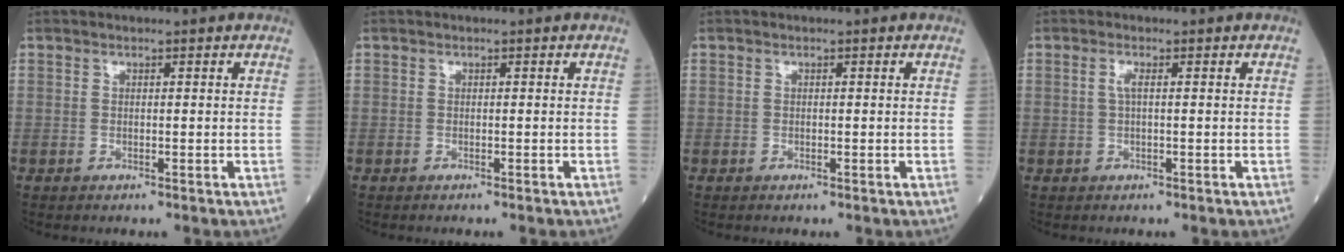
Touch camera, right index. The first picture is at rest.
{"total": 0.0}
{"total": 0.0}
{"total": 1.3, "force": [0.2, 0.2, 1.3], "torque": [-0.031, 0.002, 0.002]}